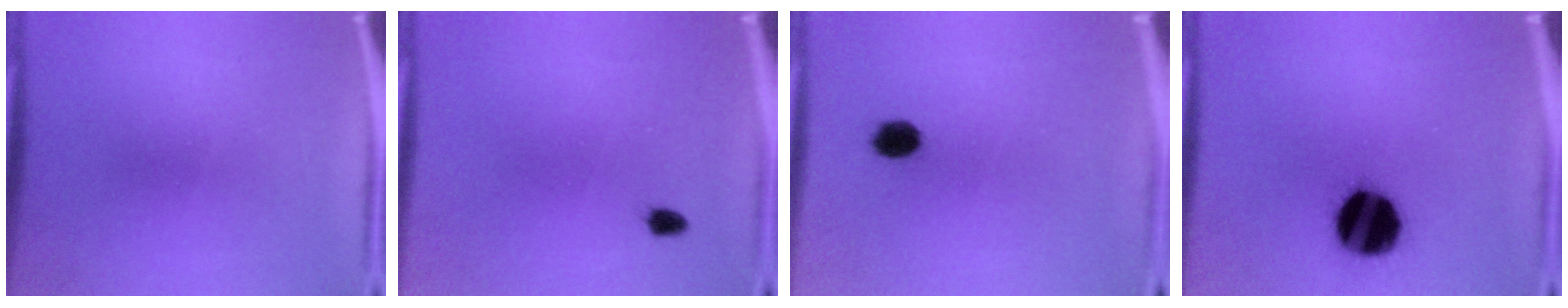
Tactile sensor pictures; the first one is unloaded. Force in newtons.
{"total": 1.2}
{"total": 3.9}
{"total": 17.1}